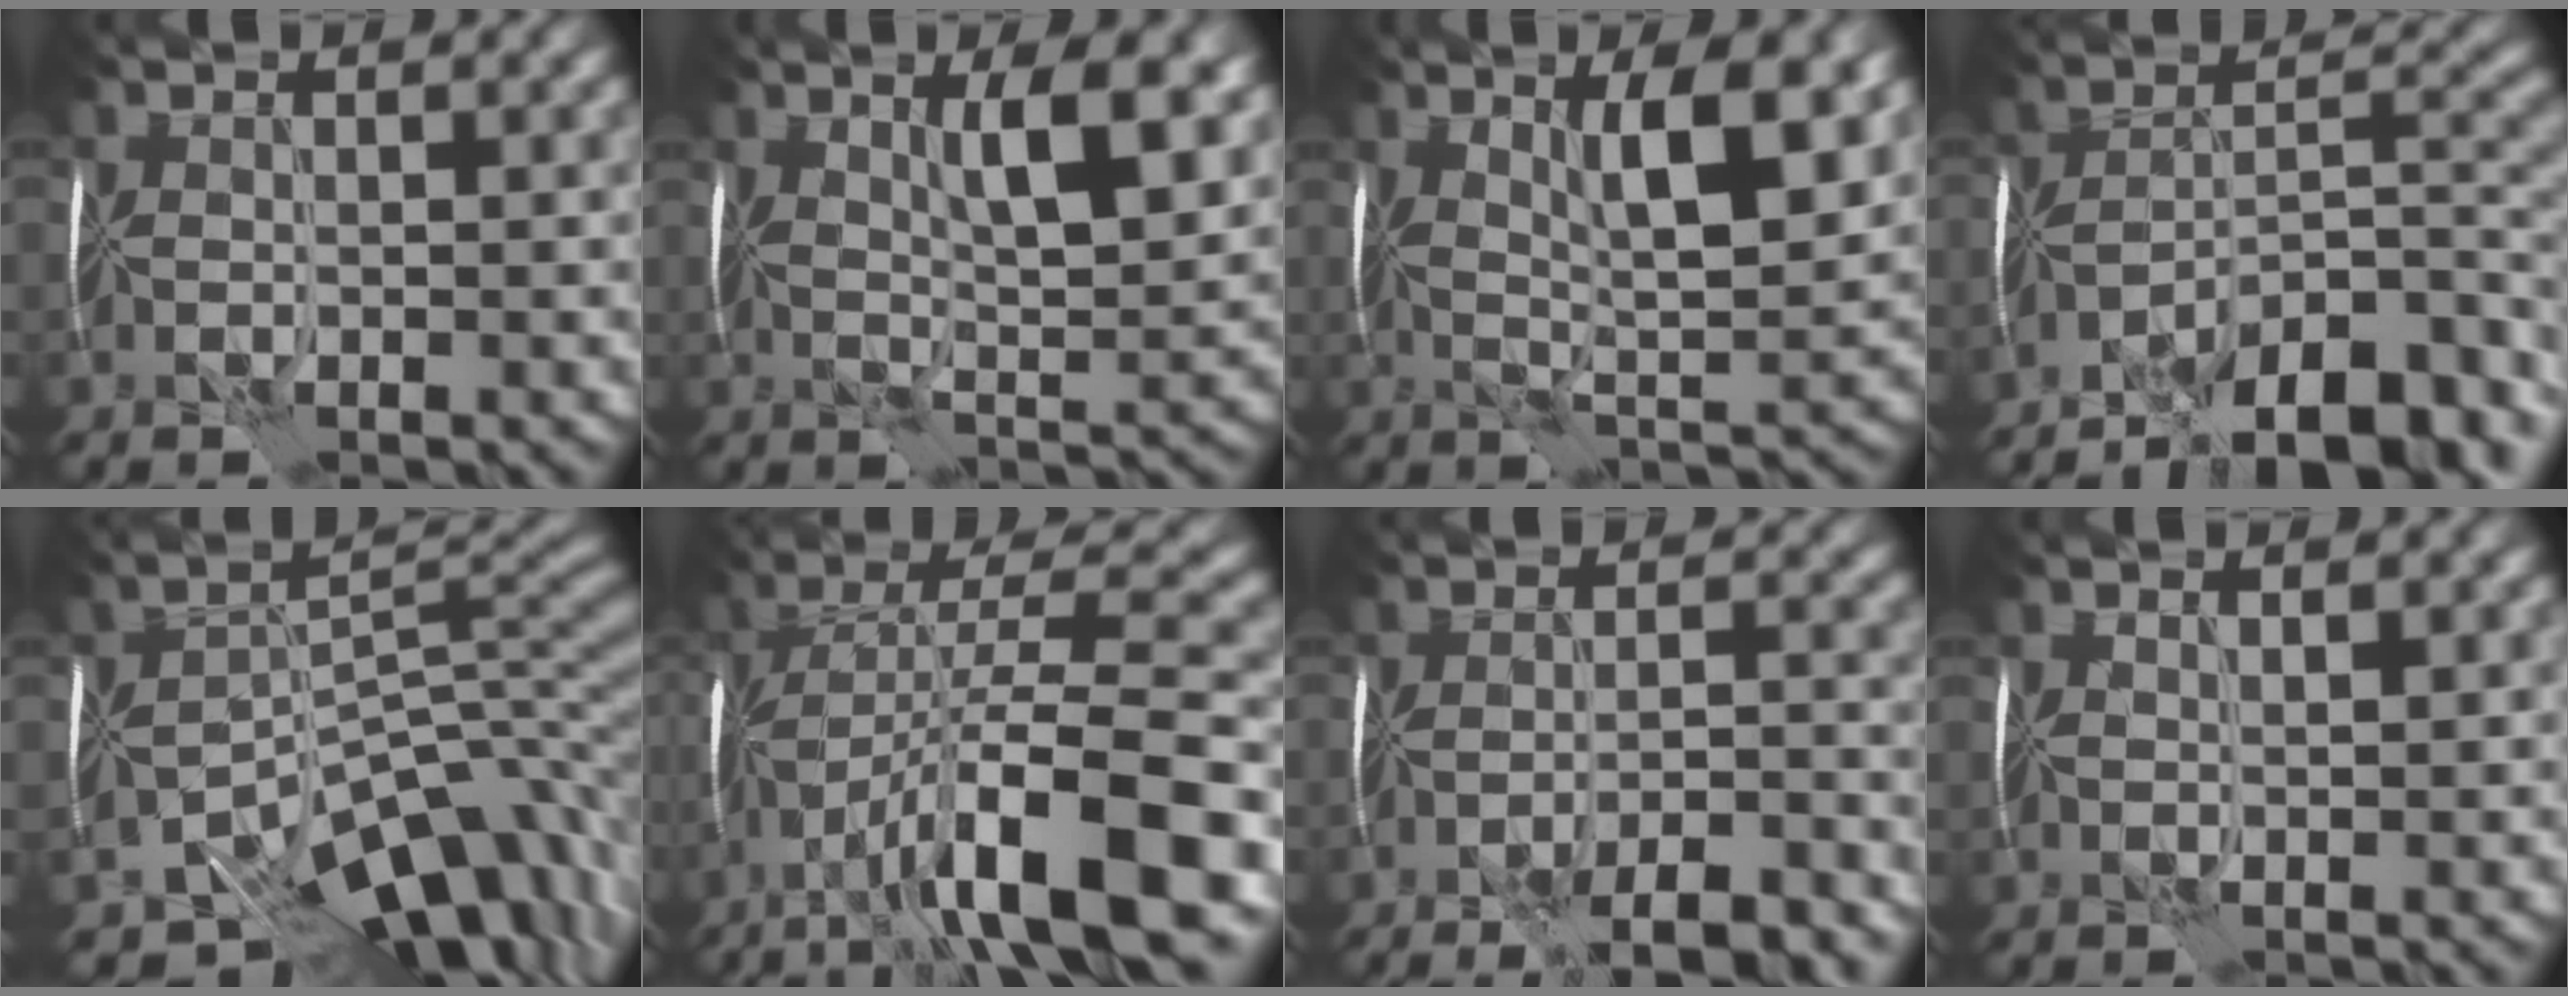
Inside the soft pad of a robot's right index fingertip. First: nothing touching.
{"total": 6.8, "force": [2.6, 1.5, 6.1], "torque": [-0.100, 0.004, 0.039]}
{"total": 7.0, "force": [2.4, 1.5, 6.5], "torque": [-0.109, 0.003, 0.036]}
{"total": 11.0, "force": [-8.3, 2.9, 6.7], "torque": [-0.084, 0.018, -0.150]}
{"total": 11.1, "force": [-7.8, 4.7, 6.4], "torque": [-0.079, 0.003, -0.136]}
{"total": 12.1, "force": [-6.1, 2.3, 10.2], "torque": [-0.172, 0.024, -0.107]}
{"total": 8.7, "force": [-7.1, 1.8, 4.8], "torque": [-0.059, -0.003, -0.092]}
{"total": 0.7, "force": [0.7, -0.3, 0.2], "torque": [0.001, 0.007, 0.009]}